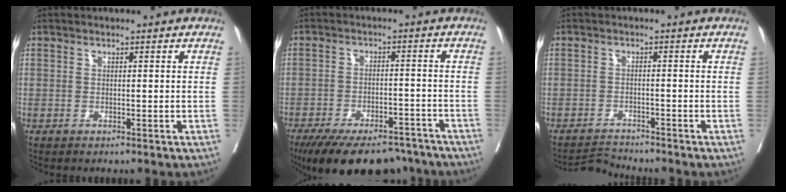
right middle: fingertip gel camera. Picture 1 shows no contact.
{"total": 17.1, "force": [-14.0, 6.4, 7.5], "torque": [-0.140, -0.012, -0.197]}
{"total": 2.8, "force": [-2.6, -0.4, -0.9], "torque": [0.013, -0.014, -0.043]}